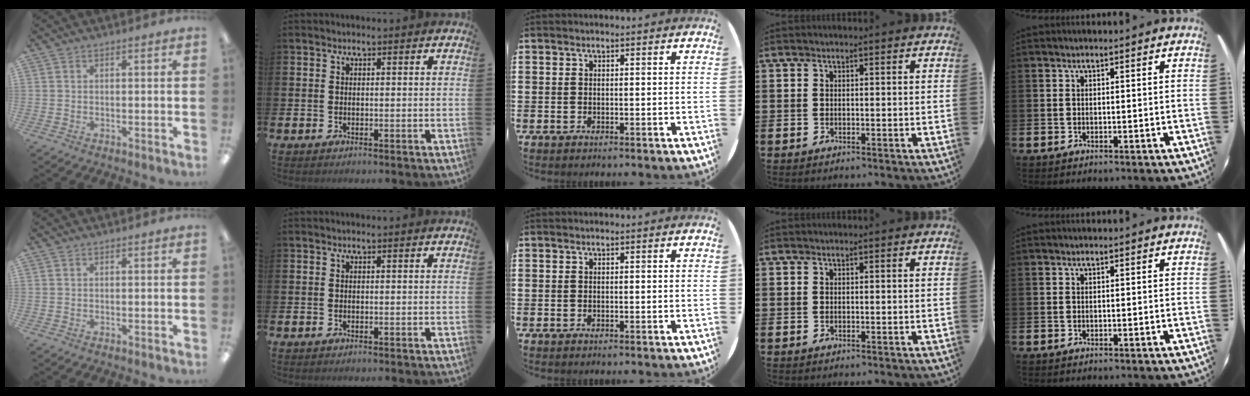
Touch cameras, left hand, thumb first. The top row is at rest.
{}